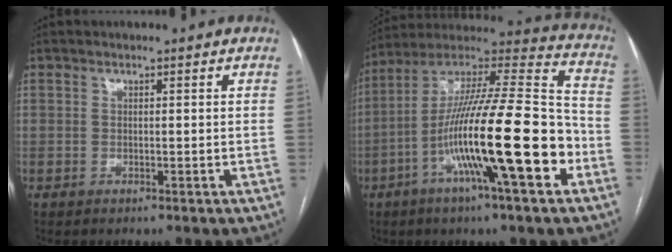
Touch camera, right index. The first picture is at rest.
{"total": 23.2, "force": [-7.4, 1.7, 22.0], "torque": [-0.369, -0.009, -0.131]}